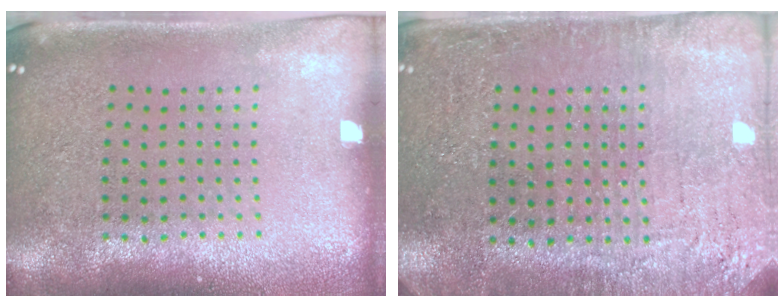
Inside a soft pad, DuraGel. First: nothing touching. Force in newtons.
{"total": 2.8, "press": 2.8, "slide": 0.3}